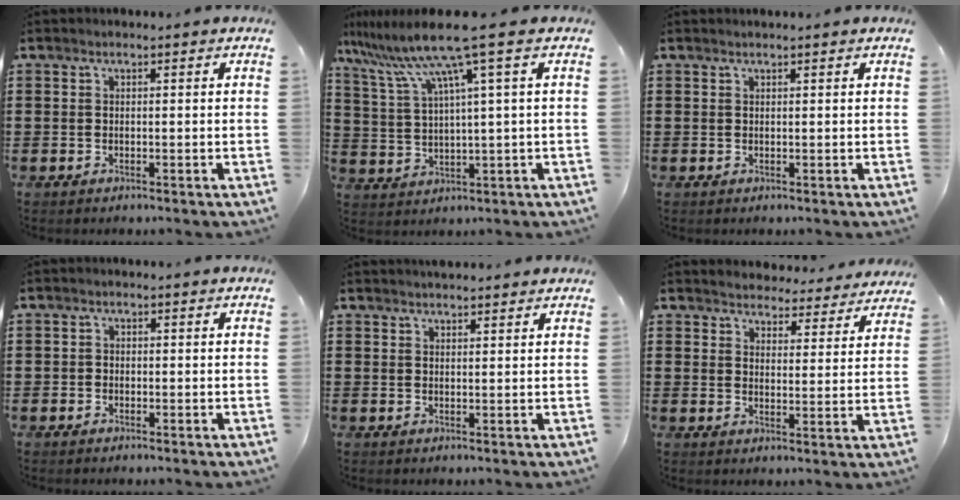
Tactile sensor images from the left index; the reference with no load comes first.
{"total": 10.0, "force": [5.9, -0.6, 8.0], "torque": [-0.189, -0.031, 0.091]}
{"total": 0.5, "force": [0.4, -0.1, 0.3], "torque": [-0.007, -0.002, 0.009]}
{"total": 0.9, "force": [-0.6, 0.7, 0.2], "torque": [-0.006, 0.000, -0.012]}
{"total": 1.8, "force": [1.8, 0.3, 0.3], "torque": [-0.010, 0.000, 0.035]}
{"total": 4.2, "force": [4.2, 0.2, -0.2], "torque": [-0.010, -0.030, 0.072]}